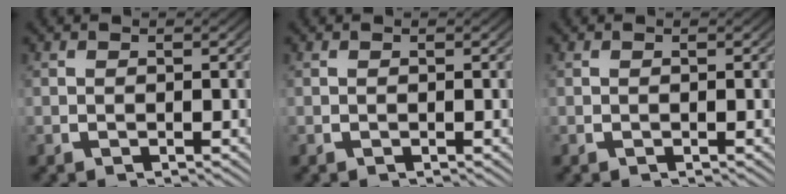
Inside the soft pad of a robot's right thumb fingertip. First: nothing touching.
{"total": 0.0}
{"total": 0.0}